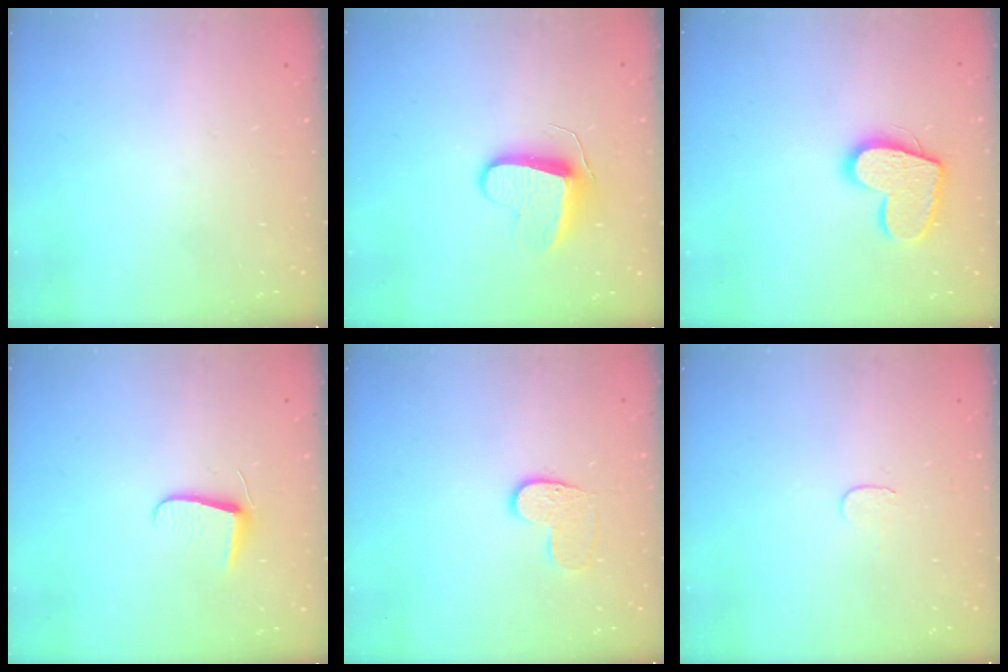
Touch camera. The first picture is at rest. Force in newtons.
{"total": 8.8, "press": 8.8, "slide": 0.2}
{"total": 14.3, "press": 14.3, "slide": 1.1}
{"total": 6.2, "press": 6.1, "slide": 0.7}
{"total": 6.4, "press": 6.4, "slide": 0.4}
{"total": 3.8, "press": 3.8, "slide": 0.4}